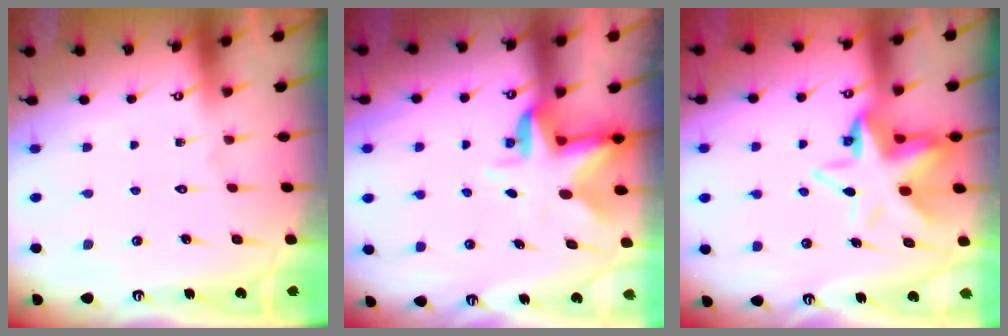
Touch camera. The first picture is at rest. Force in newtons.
{"total": 4.9, "press": 4.6, "slide": 1.5}
{"total": 10.6, "press": 10.4, "slide": 1.9}